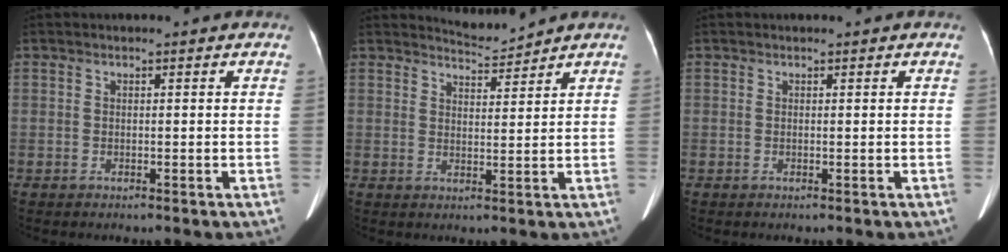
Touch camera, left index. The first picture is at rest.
{"total": 3.2, "force": [3.1, -0.6, -0.6], "torque": [0.003, -0.009, 0.059]}
{"total": 0.0}